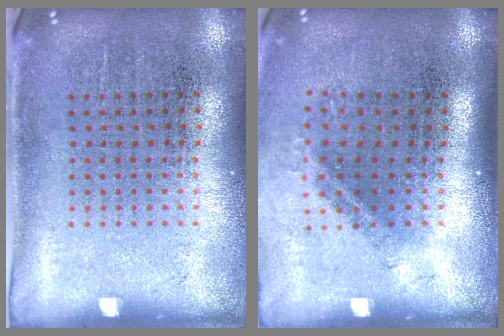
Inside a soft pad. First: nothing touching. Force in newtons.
{"total": 1.5, "press": 0.9, "slide": 1.2}